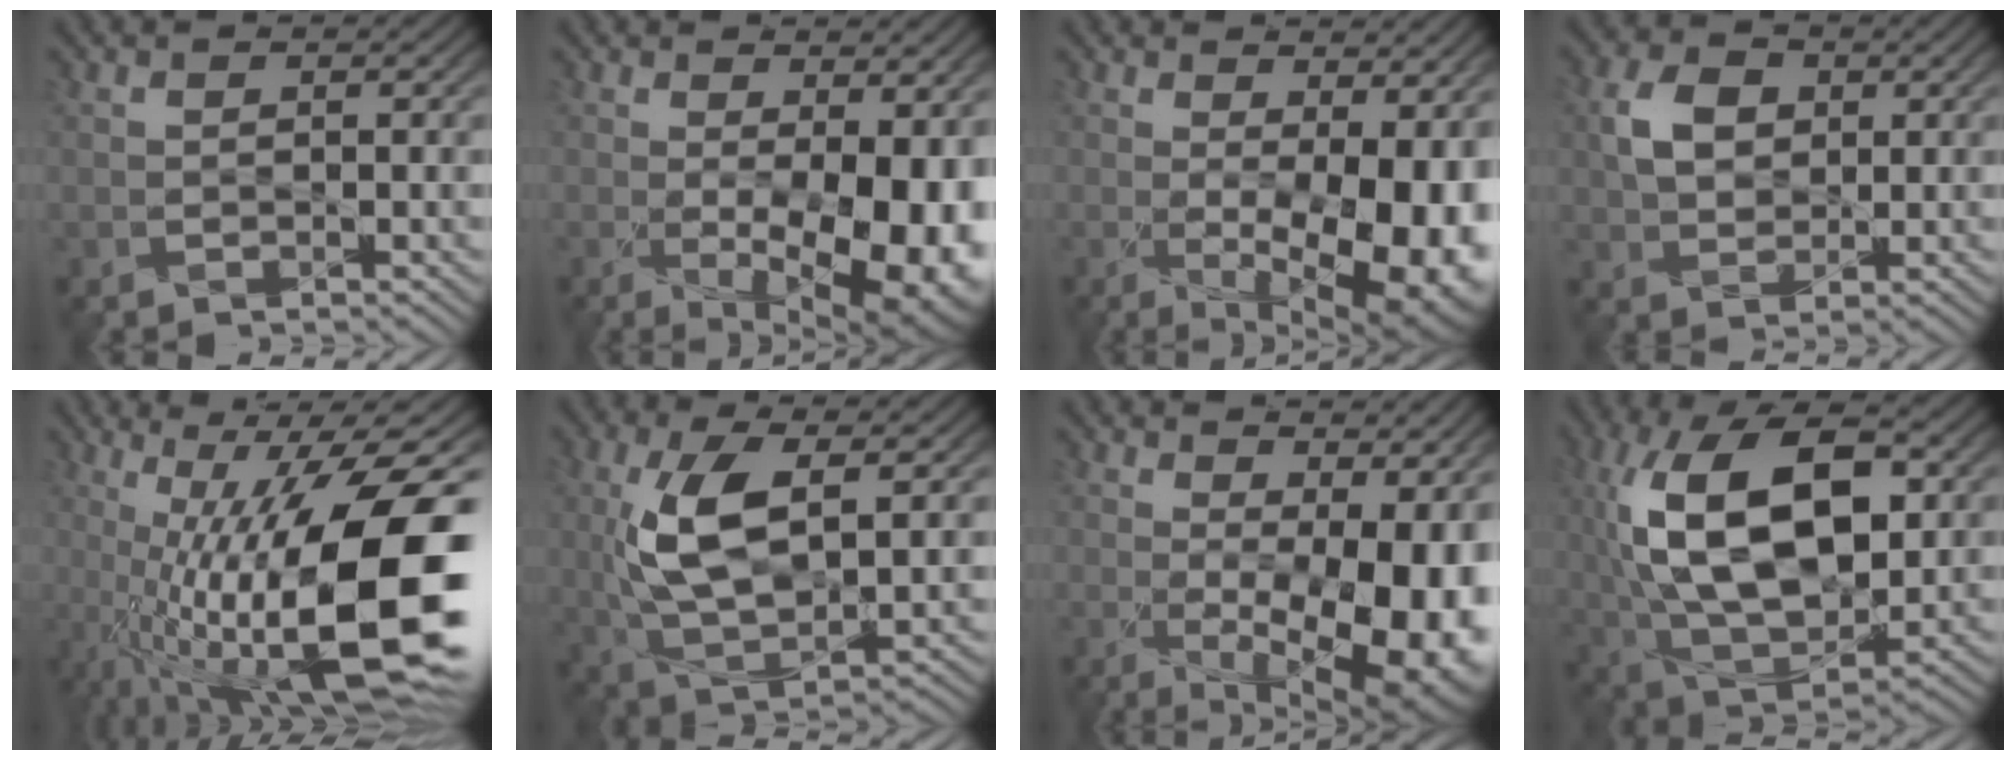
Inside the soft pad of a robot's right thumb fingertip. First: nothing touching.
{"total": 13.2, "force": [-1.6, 5.7, 11.8], "torque": [-0.151, -0.027, 0.013]}
{"total": 14.6, "force": [-1.3, 6.3, 13.1], "torque": [-0.160, -0.021, 0.012]}
{"total": 5.1, "force": [1.3, 3.8, 3.1], "torque": [-0.071, 0.006, 0.018]}
{"total": 18.6, "force": [-3.9, 6.2, 17.1], "torque": [-0.266, 0.001, -0.065]}
{"total": 10.3, "force": [1.7, 4.7, 9.1], "torque": [-0.201, 0.002, 0.031]}
{"total": 16.7, "force": [-0.8, 7.8, 14.8], "torque": [-0.171, -0.015, 0.020]}
{"total": 16.6, "force": [2.2, 9.1, 13.7], "torque": [-0.282, 0.012, 0.034]}